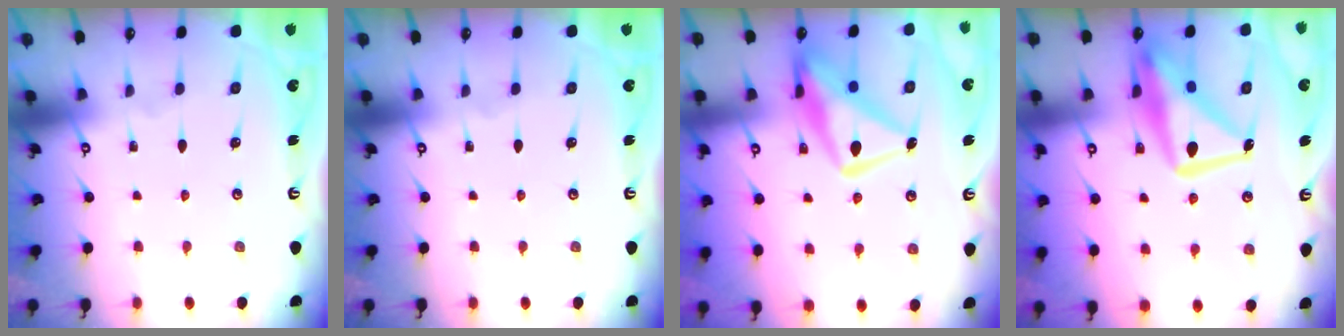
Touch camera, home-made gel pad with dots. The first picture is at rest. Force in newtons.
{"total": 0.0}
{"total": 15.2, "press": 15.1, "slide": 1.5}
{"total": 15.9, "press": 15.8, "slide": 1.6}